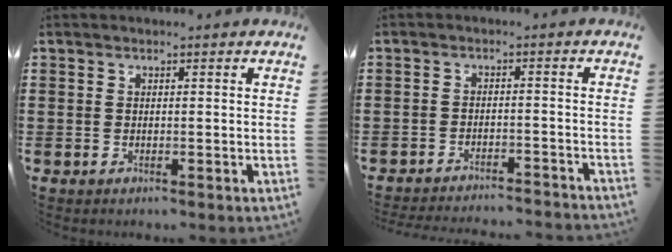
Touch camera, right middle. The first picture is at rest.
{"total": 3.0, "force": [-3.0, -0.1, 0.2], "torque": [-0.005, 0.001, -0.063]}